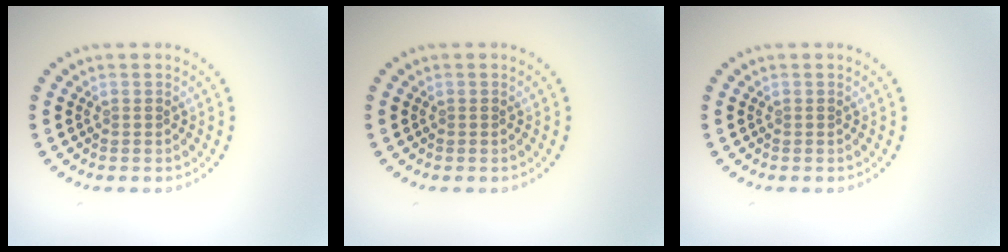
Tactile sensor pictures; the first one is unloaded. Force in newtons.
{"total": 0.0}
{"total": 0.0}